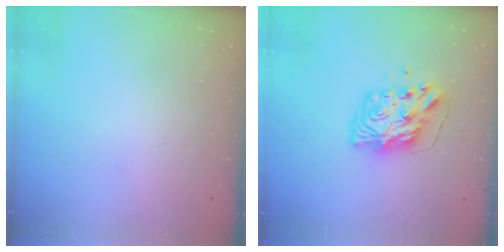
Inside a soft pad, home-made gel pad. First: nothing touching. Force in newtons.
{"total": 9.7, "press": 9.6, "slide": 1.3}